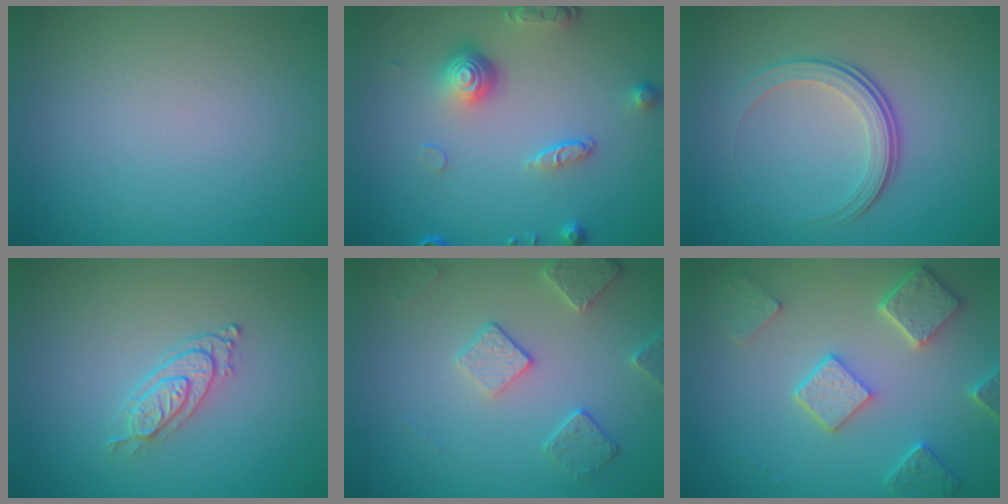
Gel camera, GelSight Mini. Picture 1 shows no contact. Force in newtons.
{"total": 4.4, "press": 3.2, "slide": 3.1}
{"total": 3.6, "press": 2.4, "slide": 2.7}
{"total": 2.7, "press": 2.1, "slide": 1.6}
{"total": 2.8, "press": 2.7, "slide": 0.6}
{"total": 5.0, "press": 3.9, "slide": 3.1}